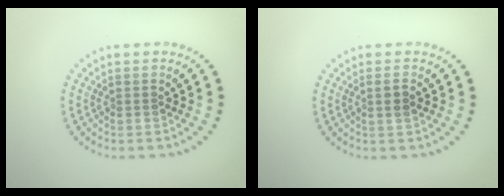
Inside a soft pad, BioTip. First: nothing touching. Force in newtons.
{"total": 1.3, "press": 1.2, "slide": 0.5}